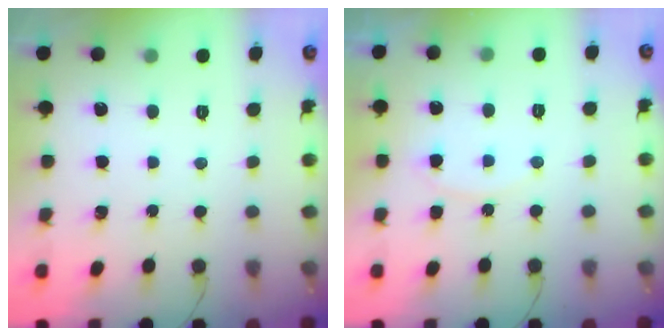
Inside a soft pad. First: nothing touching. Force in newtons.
{"total": 5.8, "press": 5.8, "slide": 0.6}